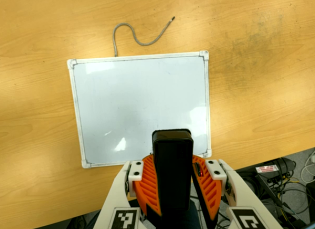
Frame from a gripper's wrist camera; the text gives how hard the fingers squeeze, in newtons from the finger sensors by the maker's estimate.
{"total": 8.7, "left": 9.3, "right": 8.1}